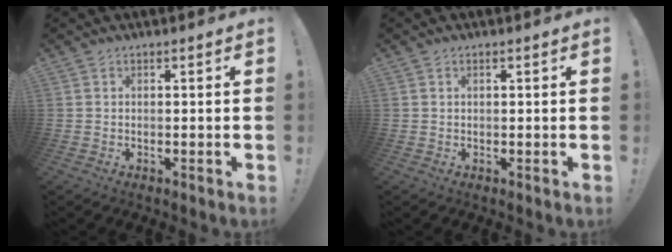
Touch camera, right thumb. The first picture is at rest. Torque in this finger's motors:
{"motor_torque": [0.12, 0.01, 0.04, -0.17, 0.03]}